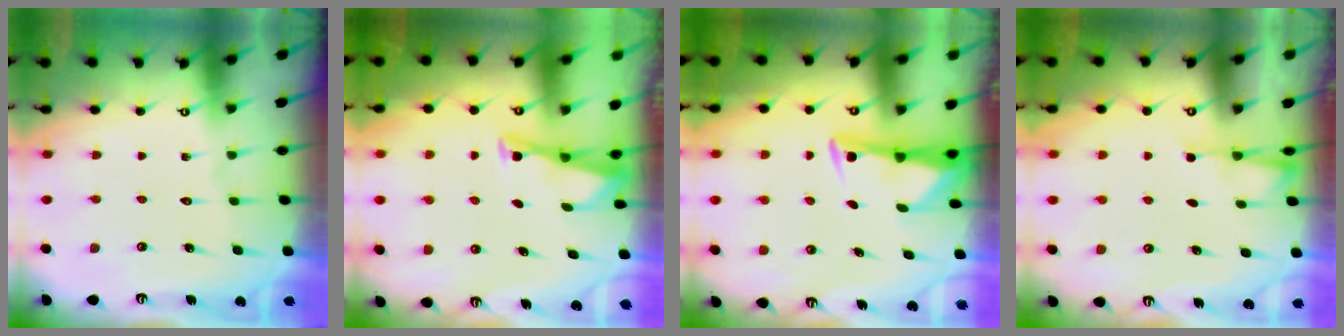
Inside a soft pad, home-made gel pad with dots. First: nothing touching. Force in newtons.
{"total": 3.5, "press": 3.4, "slide": 0.3}
{"total": 3.0, "press": 2.9, "slide": 0.4}
{"total": 2.5, "press": 2.4, "slide": 0.4}